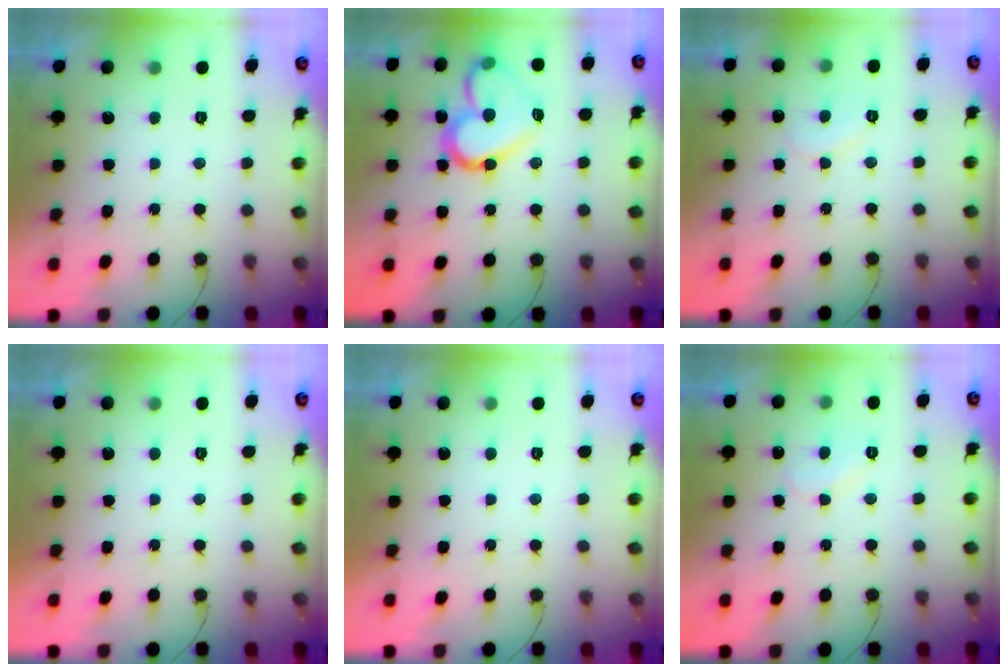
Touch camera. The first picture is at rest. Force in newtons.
{"total": 15.1, "press": 15.0, "slide": 0.8}
{"total": 6.8, "press": 6.8, "slide": 0.5}
{"total": 1.8, "press": 1.8, "slide": 0.1}
{"total": 1.8, "press": 1.8, "slide": 0.1}
{"total": 7.4, "press": 7.3, "slide": 0.7}